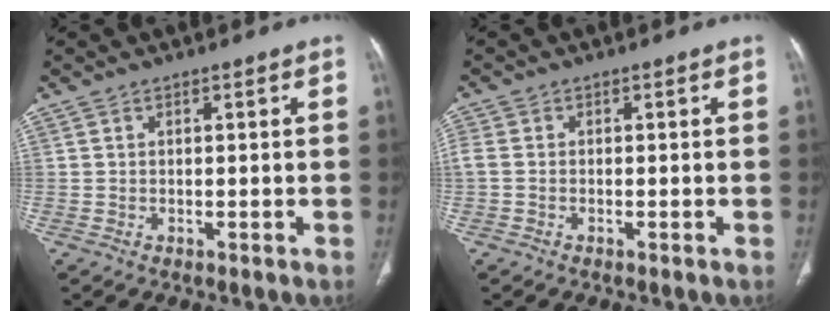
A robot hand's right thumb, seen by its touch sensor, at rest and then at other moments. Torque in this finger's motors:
{"motor_torque": [0.09, -0.17, 0.03, 0.09, 0.00]}